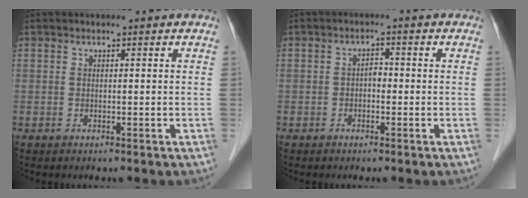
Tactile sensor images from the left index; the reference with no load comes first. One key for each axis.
{"total": 1.7, "fx": -0.4, "fy": 1.0, "fz": 1.3, "tx": -0.017, "ty": 0.008, "tz": -0.010}